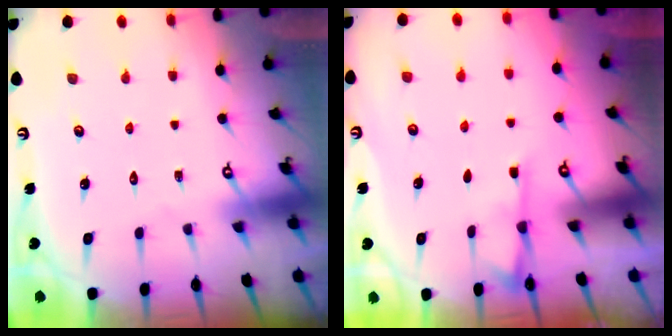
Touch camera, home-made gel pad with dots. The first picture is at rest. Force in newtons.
{"total": 2.4, "press": 2.4, "slide": 0.5}